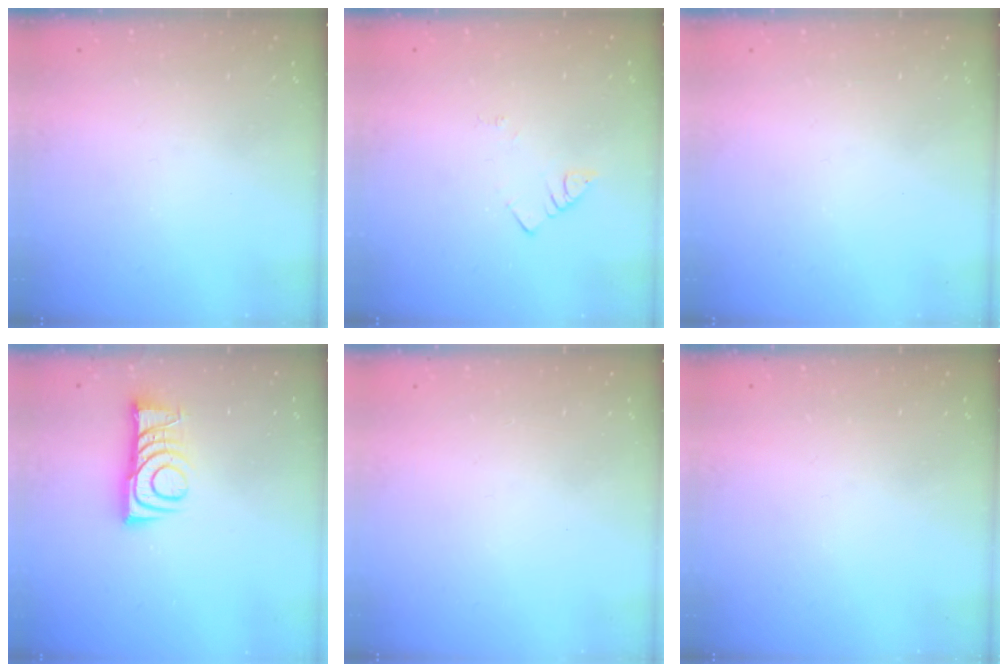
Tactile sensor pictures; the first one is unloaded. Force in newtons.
{"total": 1.7, "press": 1.7, "slide": 0.3}
{"total": 1.8, "press": 1.8, "slide": 0.1}
{"total": 8.7, "press": 8.6, "slide": 0.8}
{"total": 1.6, "press": 1.6, "slide": 0.1}
{"total": 0.0}